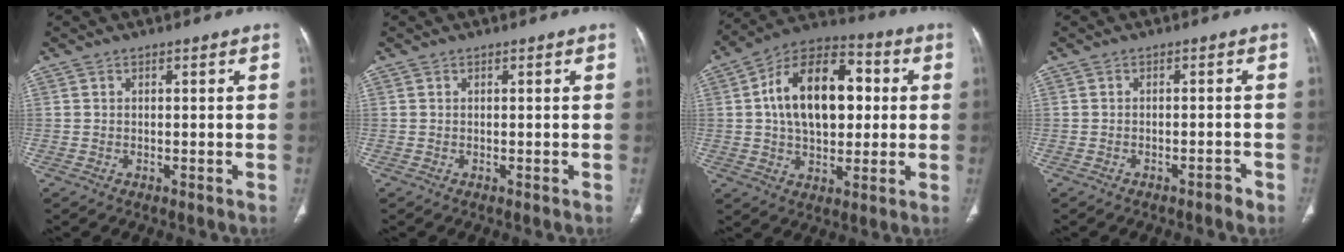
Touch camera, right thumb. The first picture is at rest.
{"total": 0.0}
{"total": 19.2, "force": [2.6, 11.8, 15.0], "torque": [-0.213, 0.024, 0.037]}
{"total": 1.5, "force": [-1.3, 0.5, 0.7], "torque": [-0.009, 0.011, -0.018]}